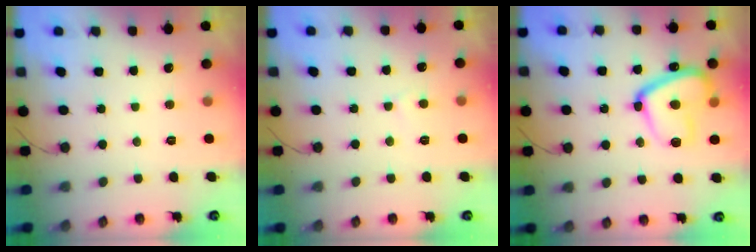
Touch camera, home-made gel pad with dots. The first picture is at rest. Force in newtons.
{"total": 2.3, "press": 2.3, "slide": 0.2}
{"total": 16.0, "press": 15.9, "slide": 1.2}